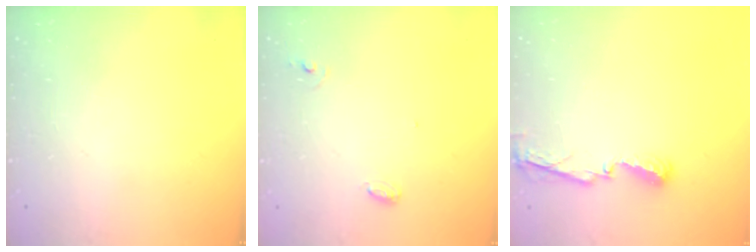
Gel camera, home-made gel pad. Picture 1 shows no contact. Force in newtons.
{"total": 4.5, "press": 4.5, "slide": 0.4}
{"total": 5.1, "press": 5.1, "slide": 0.4}